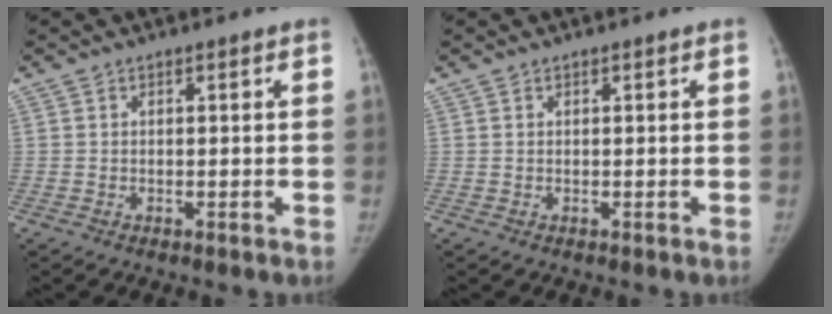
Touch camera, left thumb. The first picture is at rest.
{"total": 0.0}